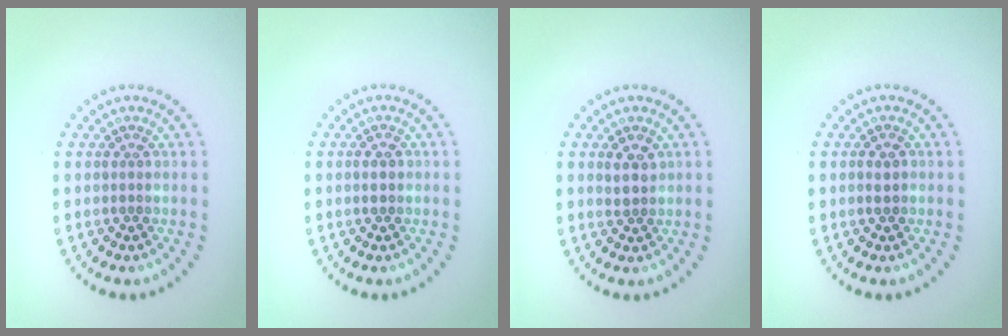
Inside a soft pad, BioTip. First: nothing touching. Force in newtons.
{"total": 0.8, "press": 0.8, "slide": 0.1}
{"total": 1.7, "press": 1.5, "slide": 0.7}
{"total": 1.1, "press": 1.1, "slide": 0.2}